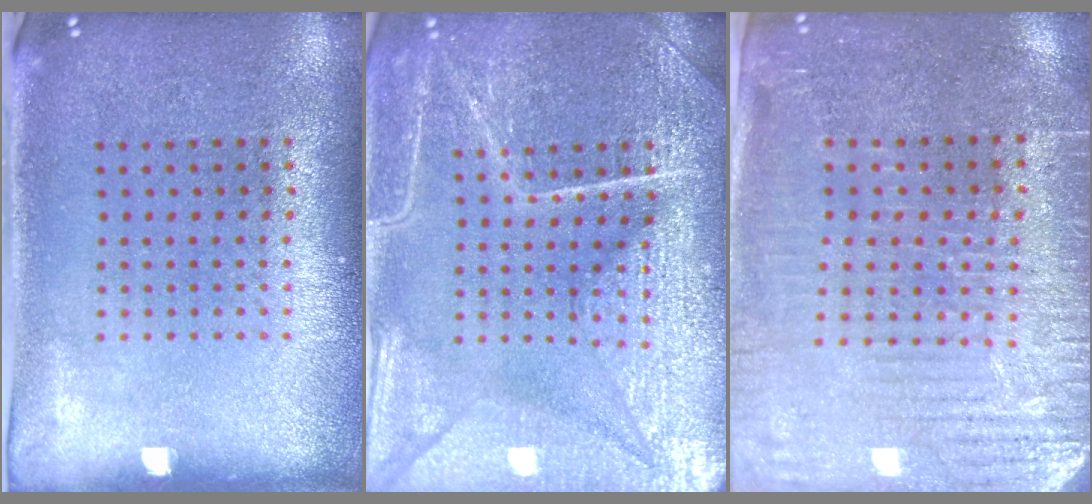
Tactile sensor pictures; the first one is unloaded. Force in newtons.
{"total": 7.0, "press": 6.9, "slide": 0.8}
{"total": 3.5, "press": 3.3, "slide": 1.2}